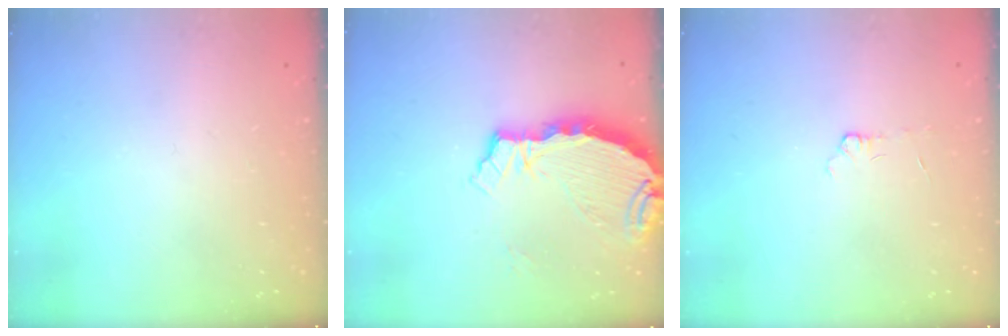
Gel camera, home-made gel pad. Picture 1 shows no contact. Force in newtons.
{"total": 6.4, "press": 6.4, "slide": 0.7}
{"total": 3.0, "press": 3.0, "slide": 0.2}